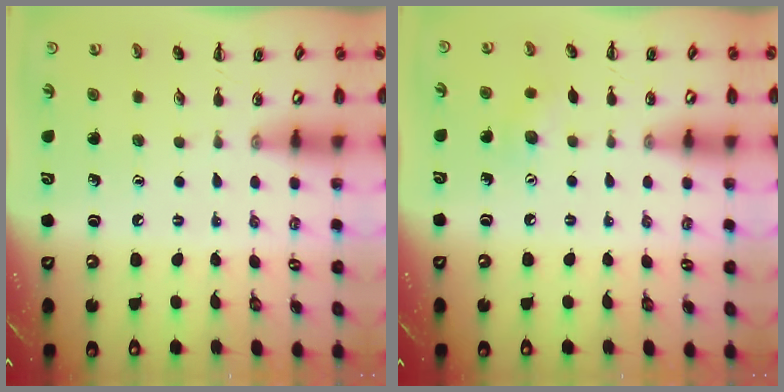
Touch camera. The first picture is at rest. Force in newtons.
{"total": 5.9, "press": 5.7, "slide": 1.4}